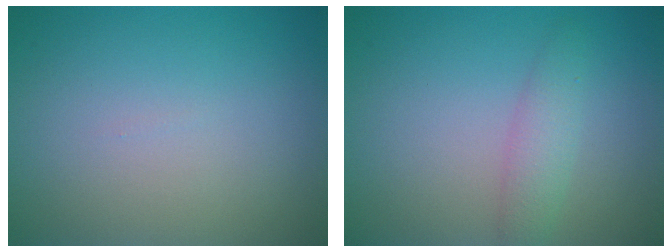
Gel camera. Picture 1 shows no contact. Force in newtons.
{"total": 2.2, "press": 2.2, "slide": 0.0}